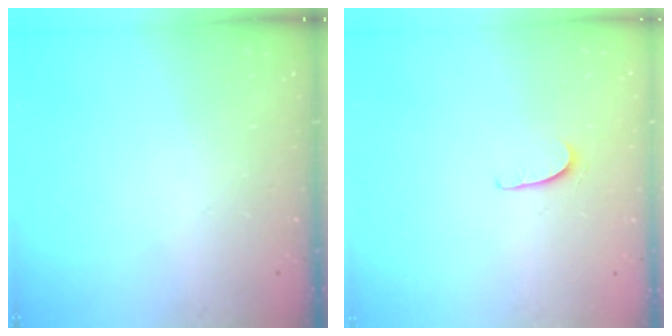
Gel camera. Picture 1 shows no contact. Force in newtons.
{"total": 5.1, "press": 5.1, "slide": 0.4}